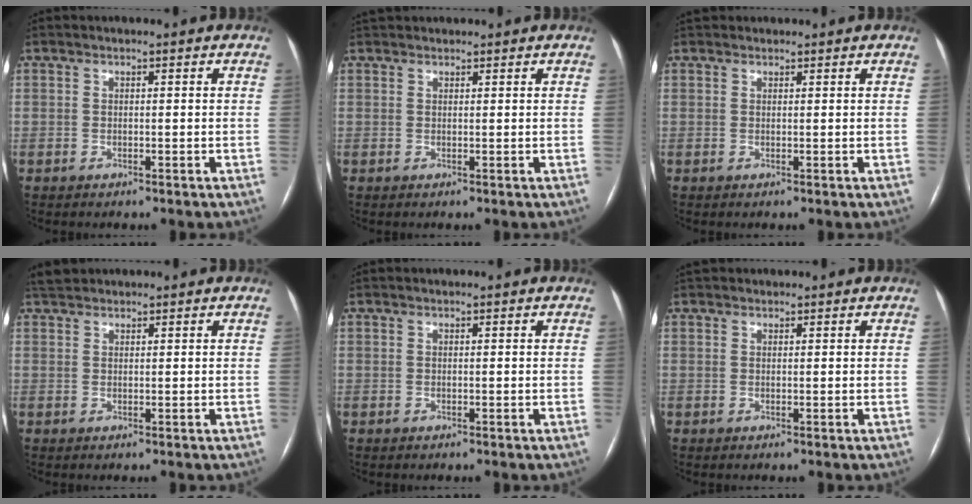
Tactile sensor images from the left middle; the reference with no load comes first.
{"total": 2.9, "force": [2.6, 1.0, 0.6], "torque": [-0.010, 0.034, 0.044]}
{"total": 1.6, "force": [1.3, 0.8, 0.0], "torque": [0.001, 0.020, 0.020]}
{"total": 2.3, "force": [2.1, 0.8, 0.4], "torque": [-0.013, 0.019, 0.039]}
{"total": 0.0}
{"total": 1.6, "force": [1.4, 0.9, 0.1], "torque": [-0.002, 0.022, 0.021]}